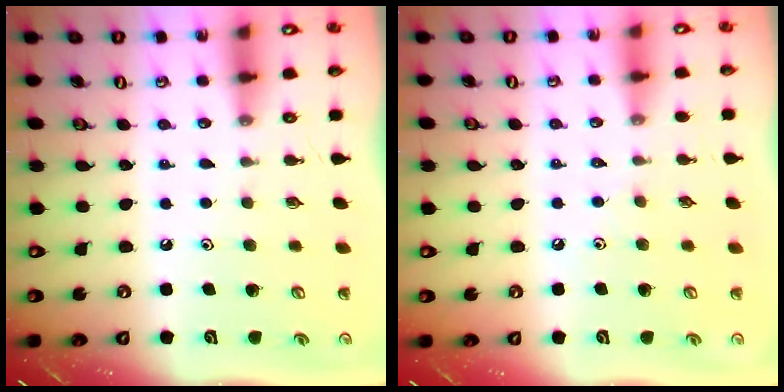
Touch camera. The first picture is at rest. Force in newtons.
{"total": 2.4, "press": 2.3, "slide": 0.5}